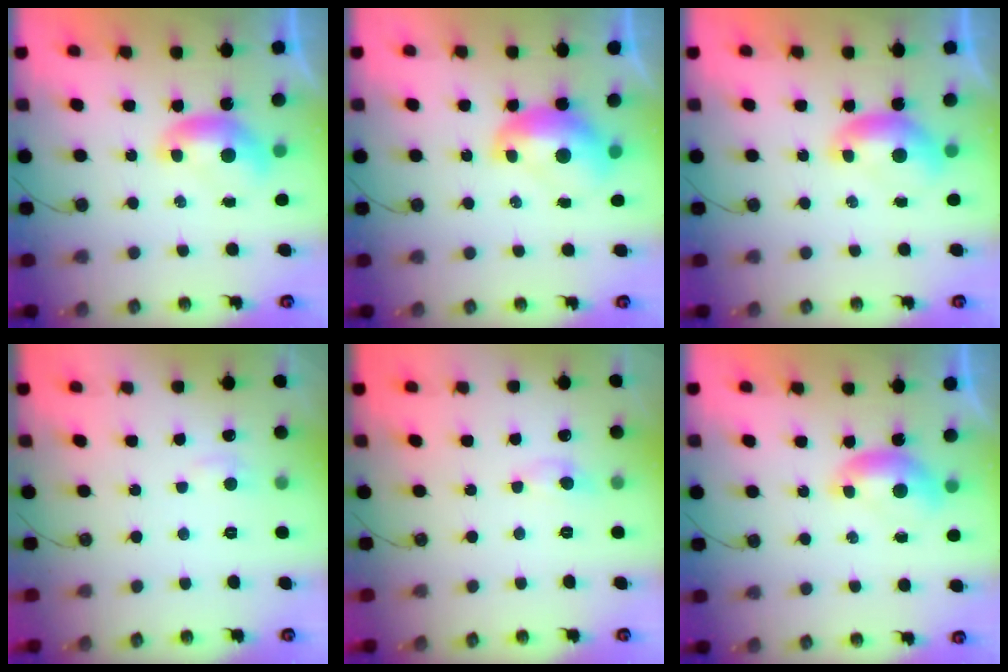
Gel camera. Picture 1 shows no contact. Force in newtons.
{"total": 2.7, "press": 2.7, "slide": 0.4}
{"total": 0.0}
{"total": 1.8, "press": 1.6, "slide": 0.6}
{"total": 0.6, "press": 0.2, "slide": 0.5}
{"total": 0.7, "press": 0.6, "slide": 0.3}